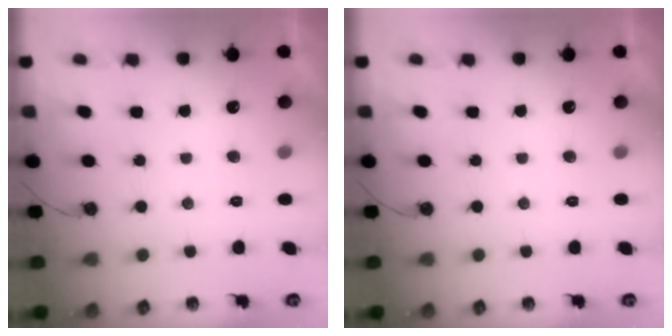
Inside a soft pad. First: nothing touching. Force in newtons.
{"total": 0.0}